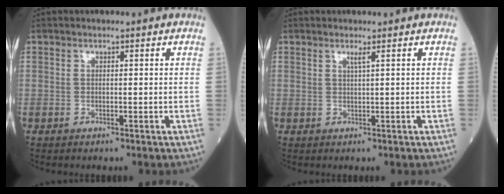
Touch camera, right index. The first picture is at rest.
{"total": 0.9, "force": [0.5, -0.3, 0.7], "torque": [-0.026, -0.006, 0.013]}